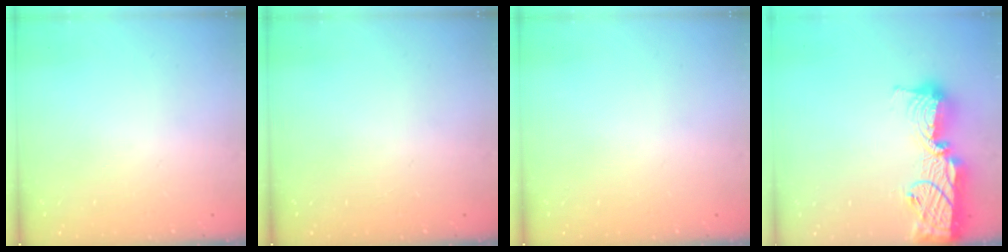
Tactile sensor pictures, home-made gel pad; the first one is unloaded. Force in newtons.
{"total": 0.0}
{"total": 0.0}
{"total": 17.5, "press": 17.4, "slide": 1.3}